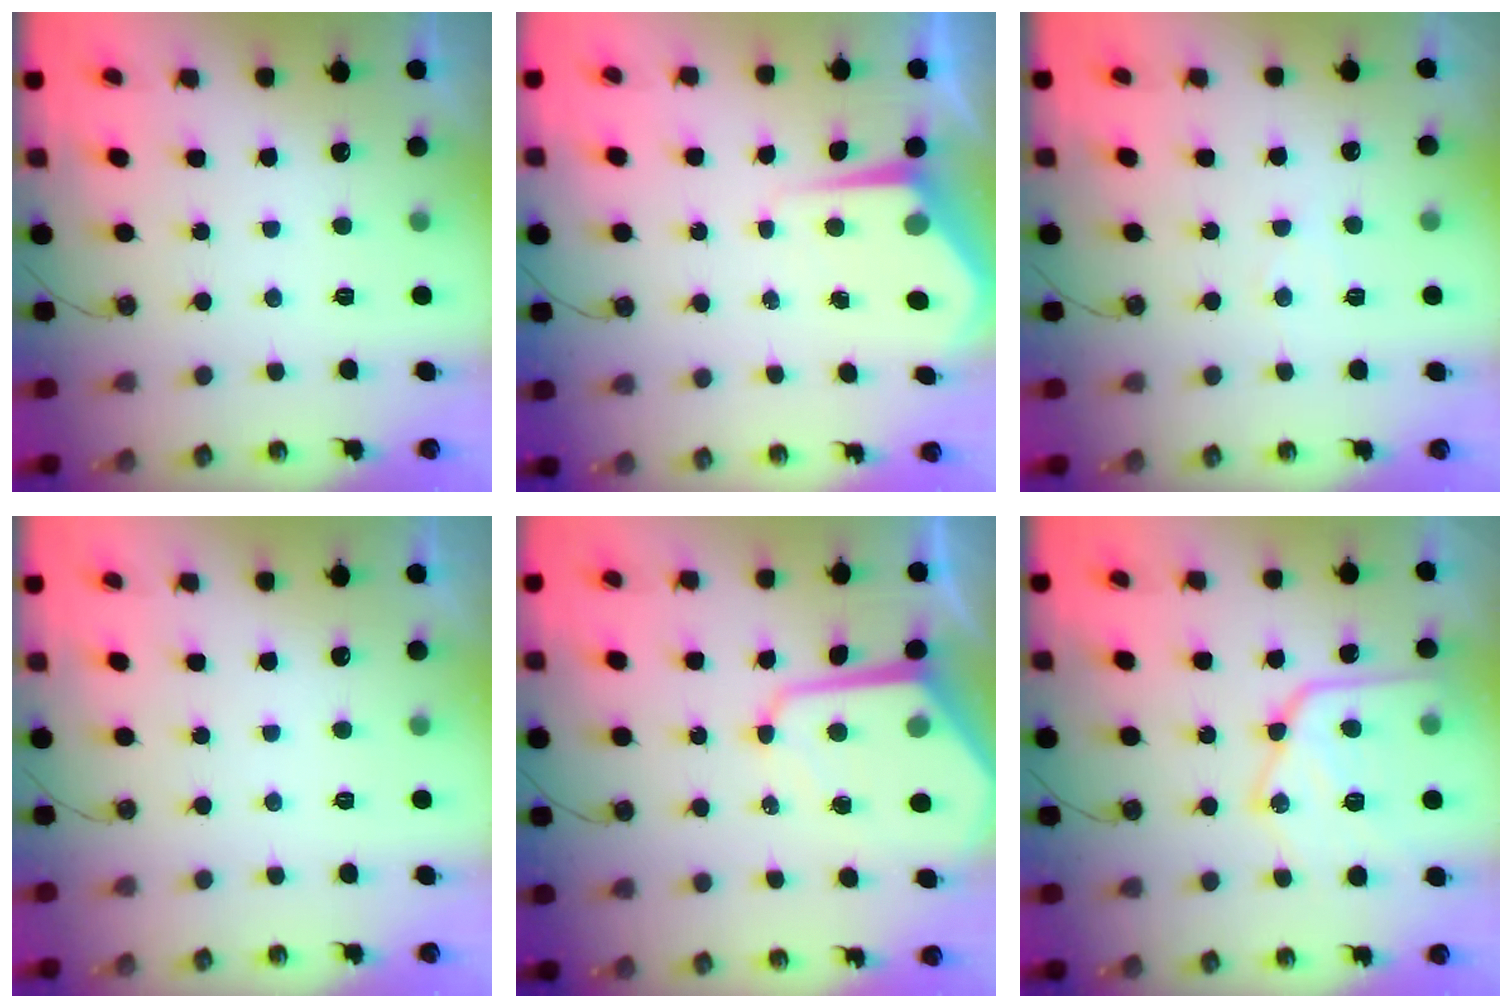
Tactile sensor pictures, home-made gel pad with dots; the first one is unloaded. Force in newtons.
{"total": 6.8, "press": 6.7, "slide": 0.4}
{"total": 4.8, "press": 4.8, "slide": 0.7}
{"total": 0.0}
{"total": 10.9, "press": 10.8, "slide": 0.9}
{"total": 18.3, "press": 18.3, "slide": 1.3}